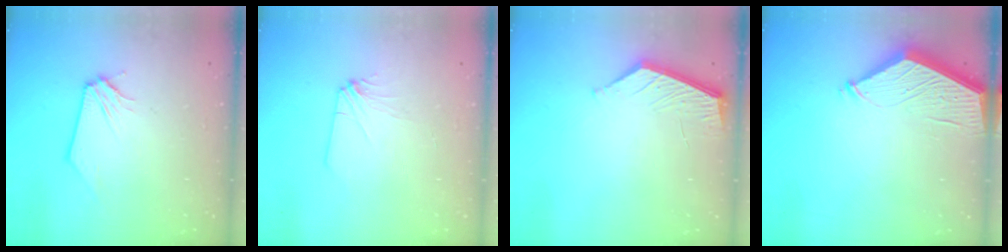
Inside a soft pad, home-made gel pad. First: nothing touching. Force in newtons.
{"total": 2.5, "press": 2.5, "slide": 0.2}
{"total": 4.9, "press": 4.9, "slide": 0.4}
{"total": 10.8, "press": 10.8, "slide": 0.3}